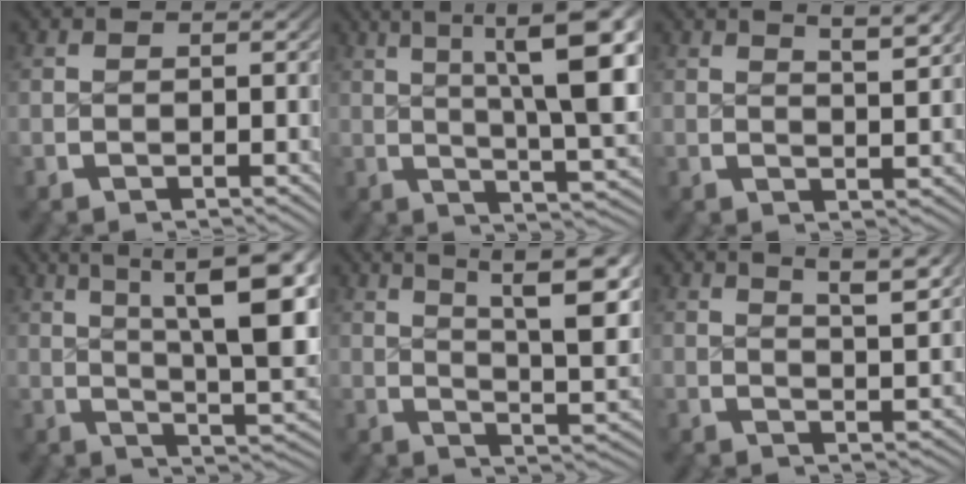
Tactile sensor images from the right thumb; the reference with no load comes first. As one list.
[{"total": 13.5, "force": [3.5, 5.7, 11.7], "torque": [-0.138, -0.005, 0.049]}, {"total": 3.7, "force": [2.4, 0.7, 2.8], "torque": [-0.036, 0.000, 0.040]}, {"total": 12.4, "force": [2.5, 5.7, 10.7], "torque": [-0.130, -0.016, 0.042]}, {"total": 11.0, "force": [3.8, 5.3, 8.8], "torque": [-0.103, -0.005, 0.054]}, {"total": 5.5, "force": [3.3, 1.5, 4.2], "torque": [-0.051, 0.005, 0.051]}]